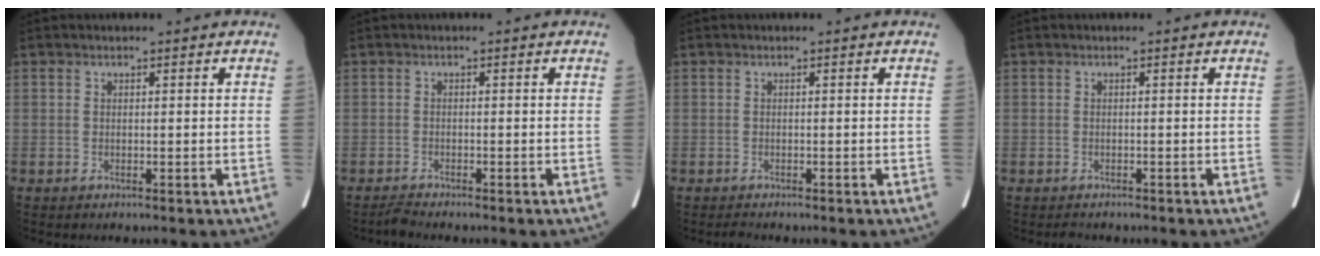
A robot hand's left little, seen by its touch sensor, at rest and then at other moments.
{"total": 1.2, "force": [-1.2, -0.3, 0.0], "torque": [-0.010, -0.008, -0.022]}
{"total": 0.6, "force": [-0.6, 0.0, 0.1], "torque": [-0.009, -0.004, -0.009]}
{"total": 1.3, "force": [-1.2, 0.6, 0.1], "torque": [-0.007, -0.002, -0.014]}